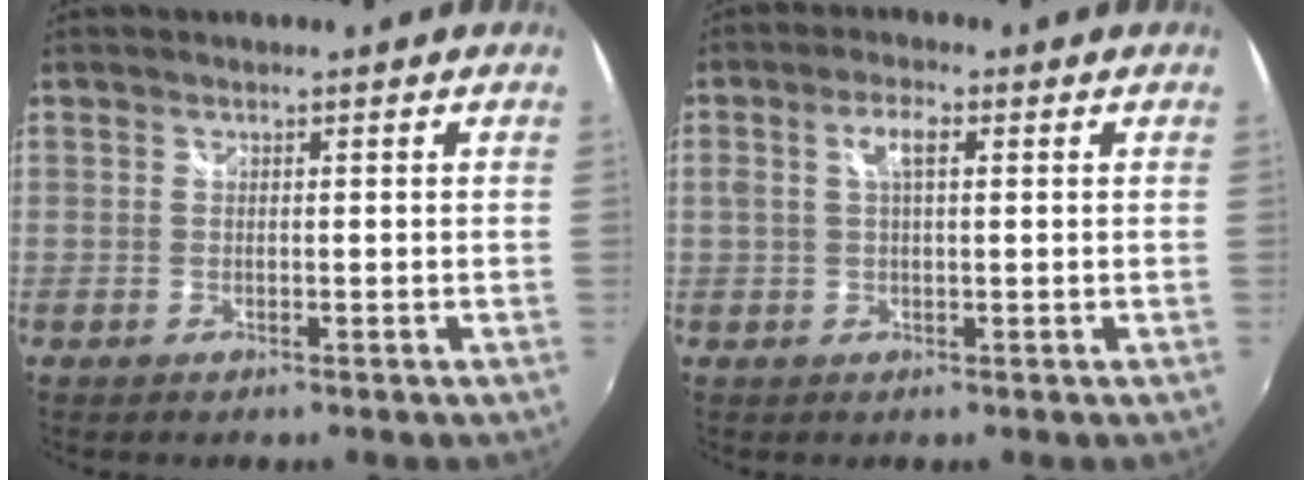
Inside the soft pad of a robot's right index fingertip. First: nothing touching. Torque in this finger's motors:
{"motor_torque": [0.27, -0.01, 0.14, 0.07]}